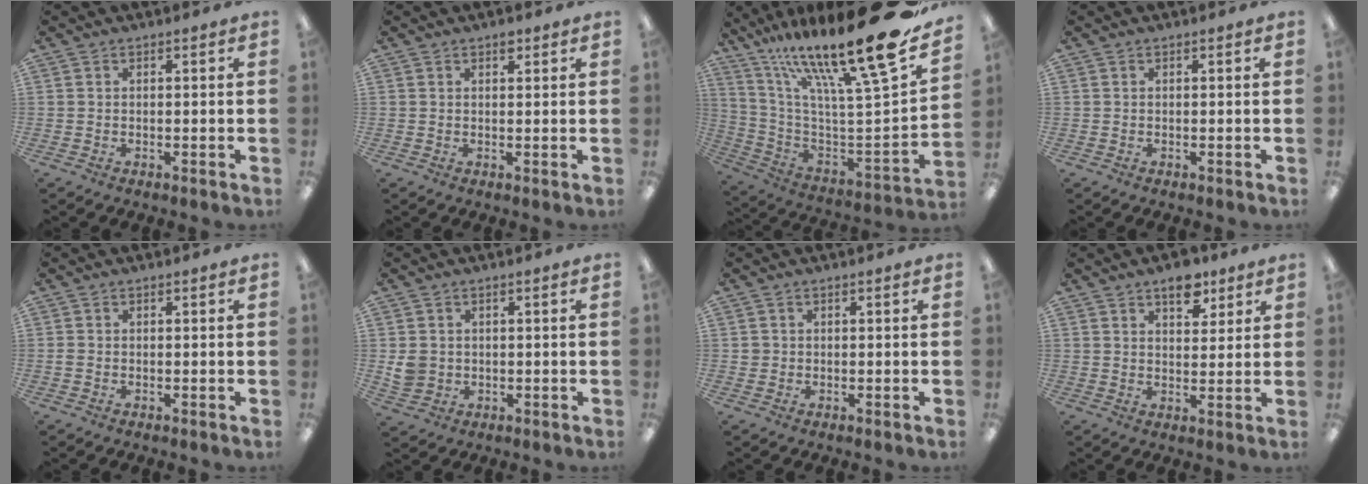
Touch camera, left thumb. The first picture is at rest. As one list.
[{"total": 1.8, "force": [1.3, 0.9, 0.8], "torque": [-0.002, -0.006, 0.020]}, {"total": 24.7, "force": [17.6, 3.2, 17.0], "torque": [-0.238, -0.144, 0.273]}, {"total": 0.0}, {"total": 0.6, "force": [-0.1, 0.5, 0.3], "torque": [-0.006, 0.002, -0.003]}, {"total": 4.5, "force": [0.4, 4.2, 1.7], "torque": [-0.025, 0.001, 0.007]}, {"total": 1.2, "force": [0.2, 1.2, 0.1], "torque": [-0.002, 0.005, 0.002]}, {"total": 7.4, "force": [5.1, 3.9, 3.7], "torque": [-0.030, -0.028, 0.082]}]